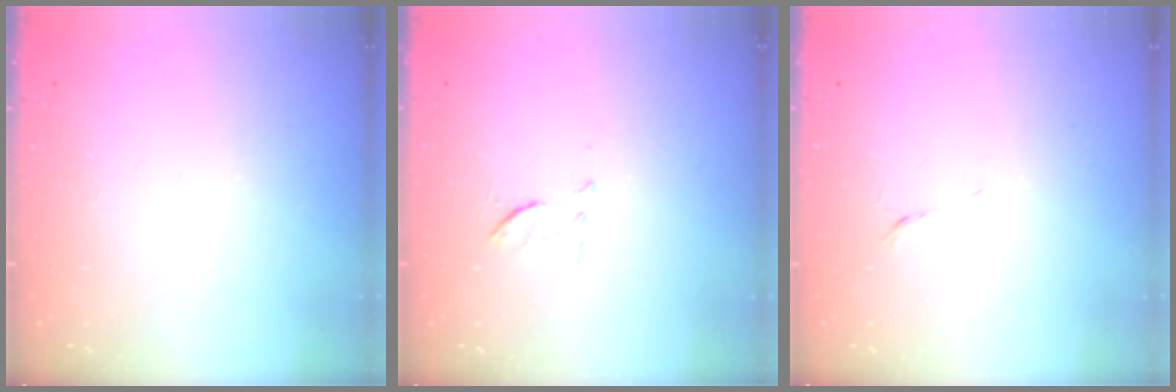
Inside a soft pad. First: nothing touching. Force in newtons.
{"total": 6.8, "press": 6.6, "slide": 1.8}
{"total": 3.9, "press": 3.8, "slide": 0.9}